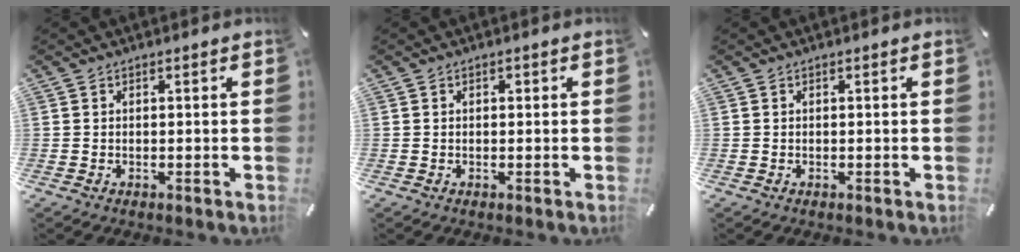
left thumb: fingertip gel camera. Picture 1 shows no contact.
{"total": 0.8, "force": [0.1, 0.6, 0.5], "torque": [-0.011, 0.004, 0.001]}
{"total": 0.0}